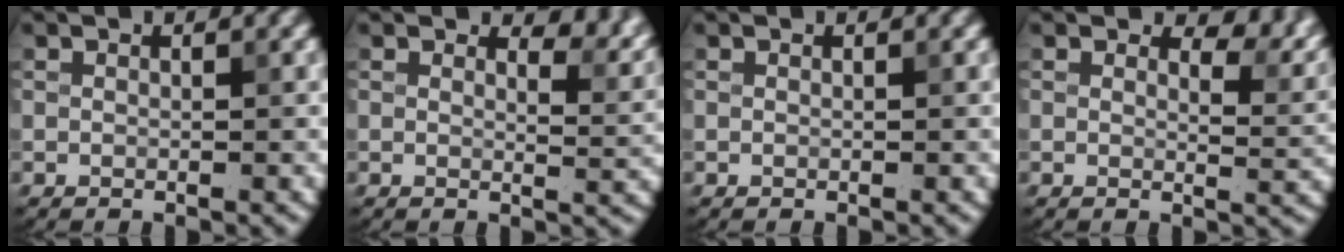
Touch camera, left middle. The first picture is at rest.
{"total": 3.6, "force": [2.5, 1.5, 2.1], "torque": [-0.030, -0.004, 0.028]}
{"total": 0.0}
{"total": 4.3, "force": [2.6, 2.1, 2.7], "torque": [-0.038, -0.005, 0.030]}